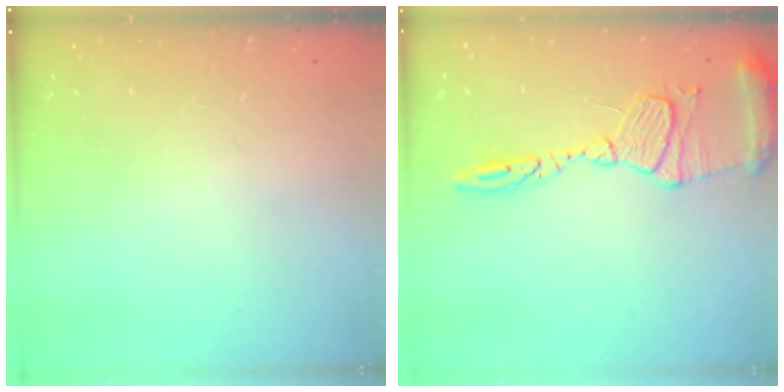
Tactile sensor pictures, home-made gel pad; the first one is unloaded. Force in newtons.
{"total": 13.4, "press": 13.4, "slide": 1.1}